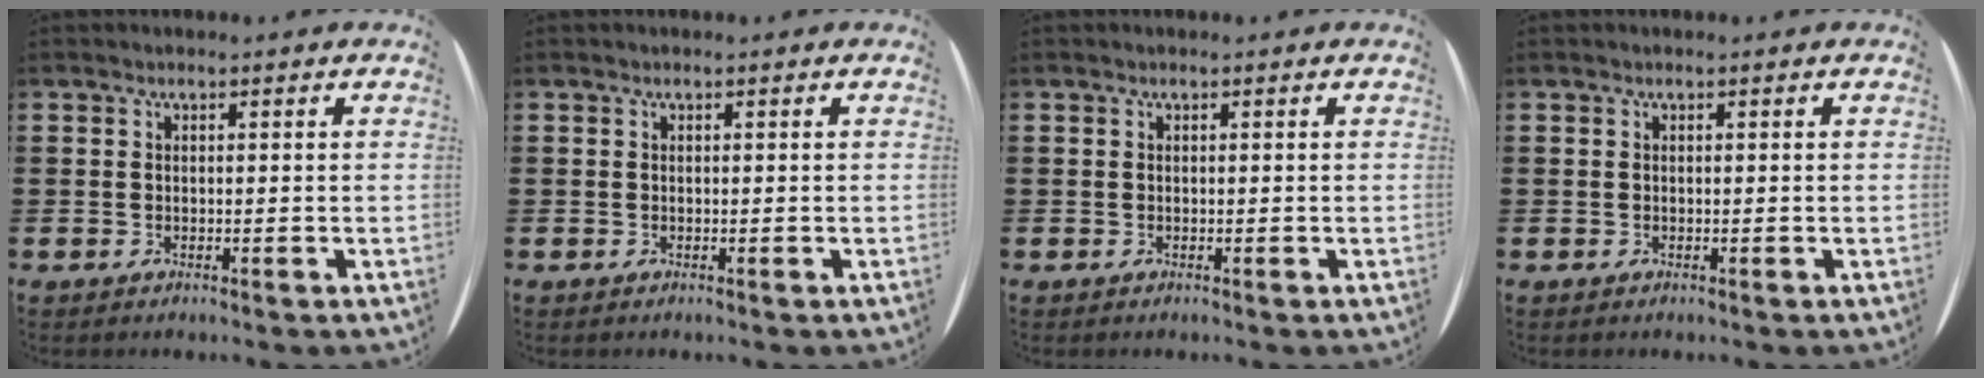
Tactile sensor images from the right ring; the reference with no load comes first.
{"total": 0.0}
{"total": 0.0}
{"total": 0.0}